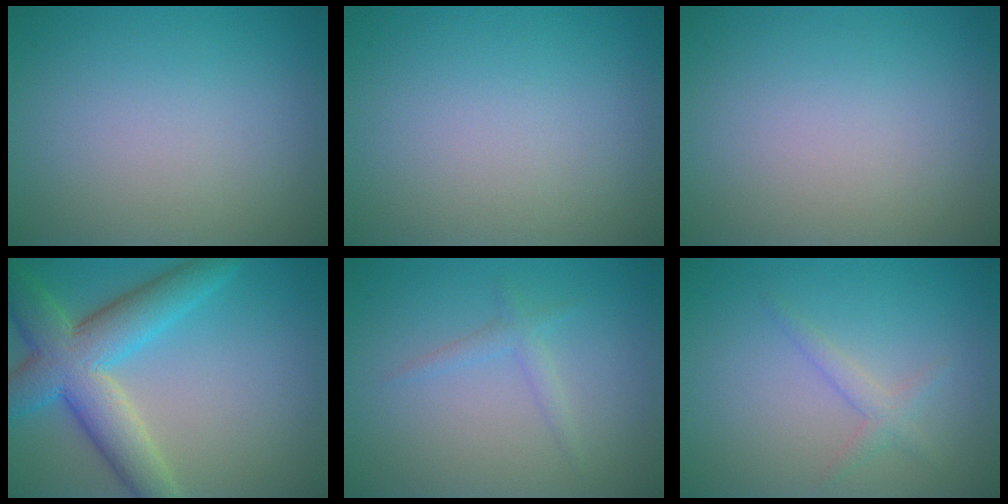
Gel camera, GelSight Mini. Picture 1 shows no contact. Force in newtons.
{"total": 0.0}
{"total": 0.0}
{"total": 8.2, "press": 8.2, "slide": 0.5}
{"total": 1.3, "press": 1.3, "slide": 0.1}
{"total": 1.3, "press": 1.3, "slide": 0.1}